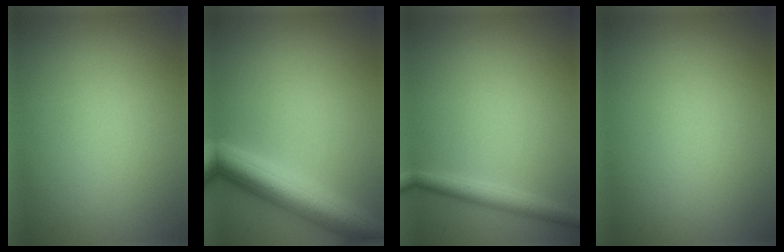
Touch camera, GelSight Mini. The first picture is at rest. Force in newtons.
{"total": 6.3, "press": 6.3, "slide": 0.3}
{"total": 2.2, "press": 2.2, "slide": 0.1}
{"total": 0.0}